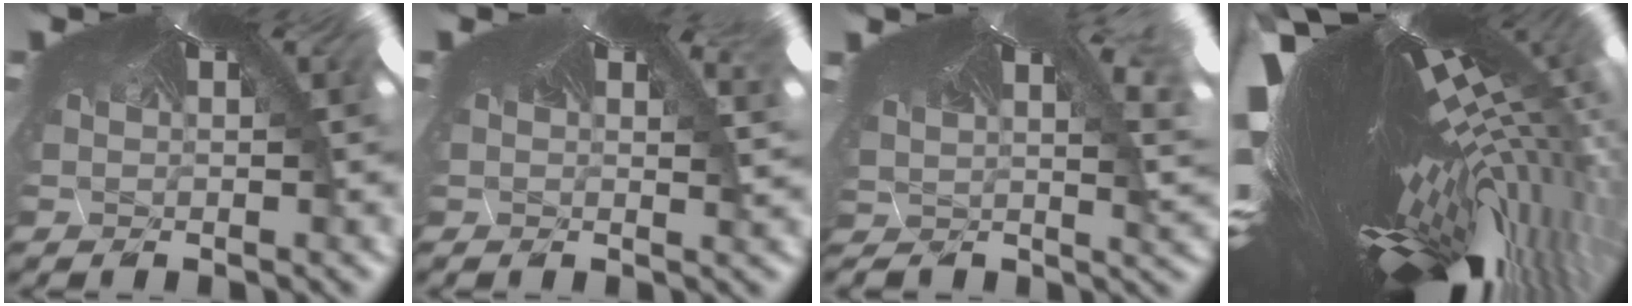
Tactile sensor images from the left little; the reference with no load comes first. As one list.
[{"total": 1.0, "force": [0.4, 0.5, 0.8], "torque": [-0.007, 0.009, 0.000]}, {"total": 1.1, "force": [0.4, -0.9, -0.4], "torque": [-0.011, -0.003, 0.016]}, {"total": 7.2, "force": [-5.7, -1.0, 4.3], "torque": [-0.101, -0.089, -0.066]}]